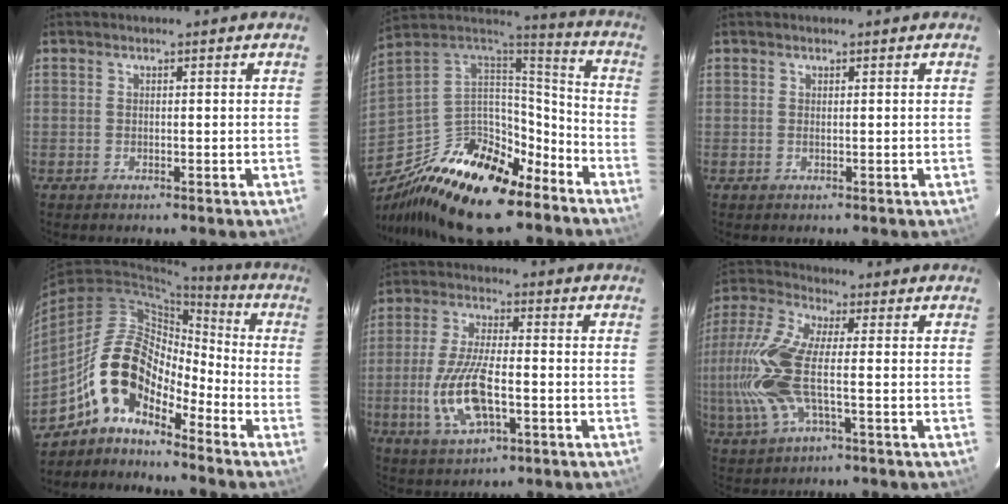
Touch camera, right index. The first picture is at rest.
{"total": 25.3, "force": [-16.1, 11.5, 15.7], "torque": [-0.308, 0.000, -0.267]}
{"total": 0.0}
{"total": 11.2, "force": [-7.8, 5.3, 6.0], "torque": [-0.106, 0.031, -0.159]}
{"total": 11.9, "force": [-3.2, 4.4, 10.6], "torque": [-0.224, -0.006, -0.056]}
{"total": 14.9, "force": [-2.0, 4.7, 14.0], "torque": [-0.308, -0.001, -0.041]}